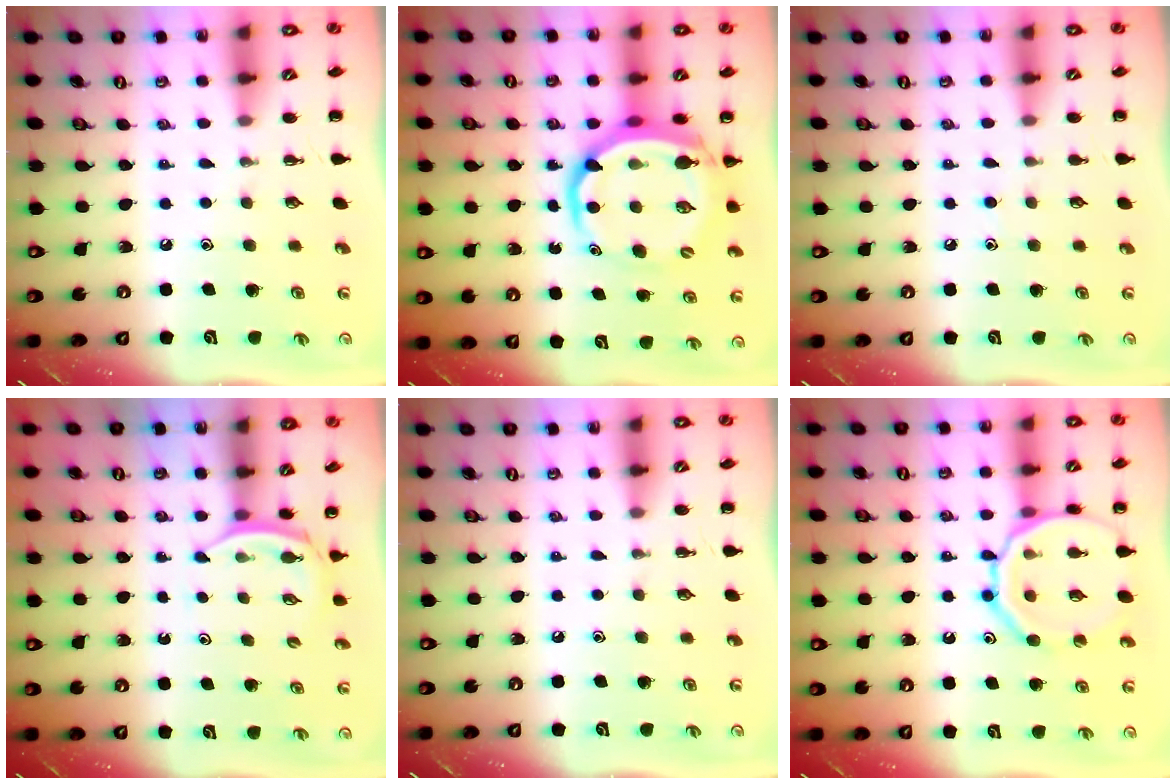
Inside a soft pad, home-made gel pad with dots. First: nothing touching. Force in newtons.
{"total": 11.9, "press": 11.4, "slide": 3.4}
{"total": 4.1, "press": 3.7, "slide": 1.7}
{"total": 2.3, "press": 2.1, "slide": 0.9}
{"total": 0.0}
{"total": 15.5, "press": 15.4, "slide": 1.7}